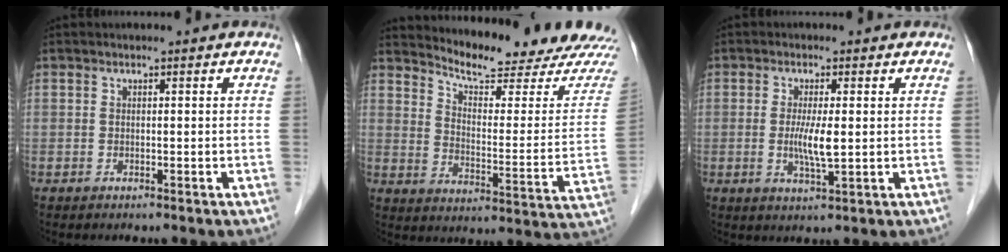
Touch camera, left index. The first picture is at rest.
{"total": 18.7, "force": [18.1, 0.5, 4.8], "torque": [-0.068, -0.098, 0.231]}
{"total": 4.4, "force": [0.0, 0.7, 4.4], "torque": [-0.080, -0.010, 0.002]}